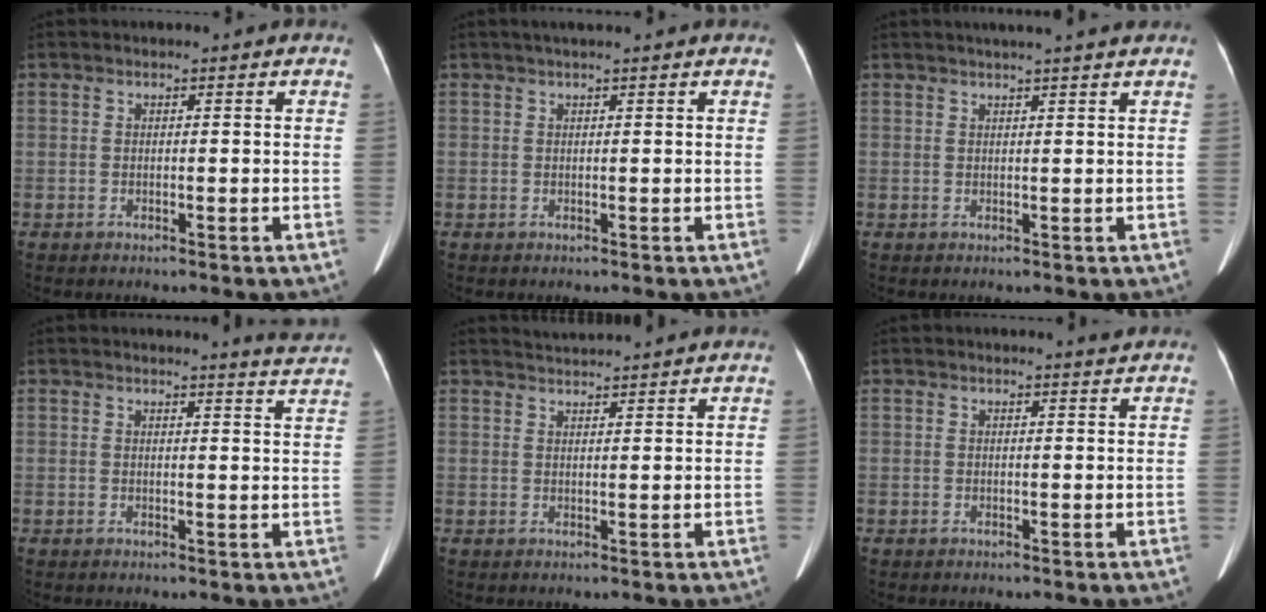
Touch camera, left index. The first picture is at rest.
{"total": 3.4, "force": [2.7, -0.1, 2.1], "torque": [-0.026, 0.032, 0.039]}
{"total": 6.0, "force": [5.1, -0.6, 3.1], "torque": [-0.044, 0.021, 0.062]}
{"total": 4.7, "force": [4.5, -1.0, 0.7], "torque": [-0.015, -0.029, 0.034]}
{"total": 3.2, "force": [3.1, -0.9, 0.2], "torque": [-0.006, 0.014, 0.053]}
{"total": 0.9, "force": [0.8, -0.3, 0.1], "torque": [-0.012, -0.011, 0.013]}